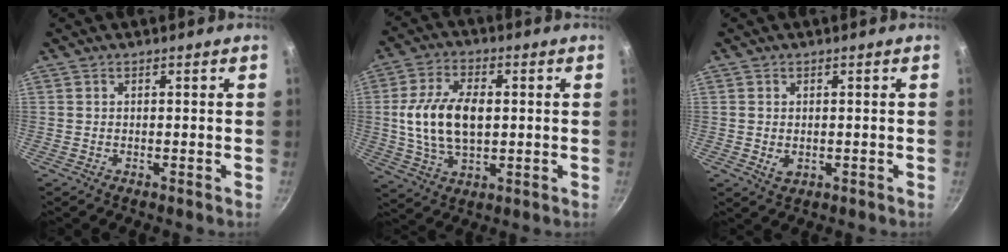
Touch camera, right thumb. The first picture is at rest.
{"total": 13.3, "force": [0.8, 7.7, 10.8], "torque": [-0.193, 0.008, 0.013]}
{"total": 2.5, "force": [0.0, 1.8, 1.7], "torque": [-0.028, -0.006, 0.004]}